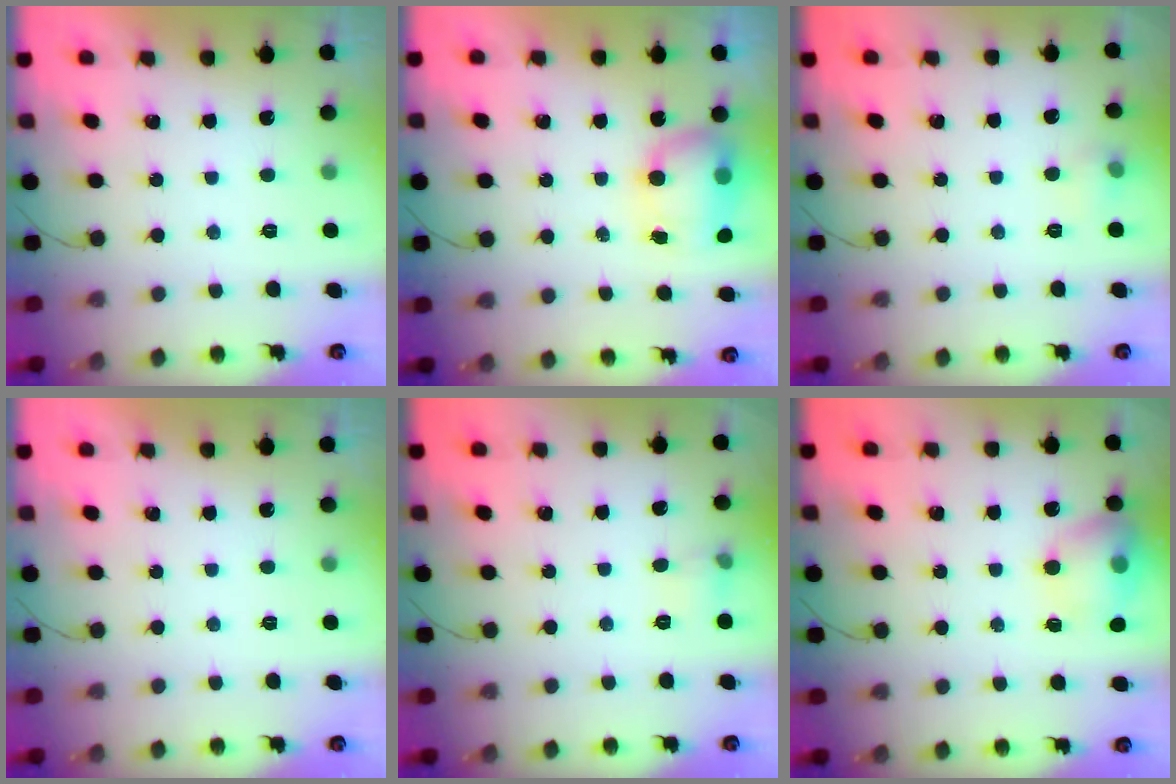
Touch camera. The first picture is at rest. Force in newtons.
{"total": 7.4, "press": 7.3, "slide": 1.0}
{"total": 4.5, "press": 4.1, "slide": 1.8}
{"total": 0.0}
{"total": 5.2, "press": 5.0, "slide": 1.3}
{"total": 13.1, "press": 13.0, "slide": 1.7}